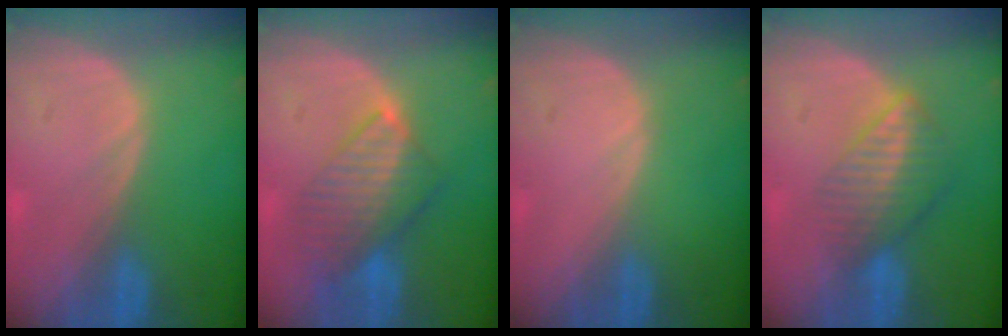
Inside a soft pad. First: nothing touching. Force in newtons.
{"total": 8.1, "press": 7.1, "slide": 4.0}
{"total": 0.0}
{"total": 6.7, "press": 5.7, "slide": 3.5}